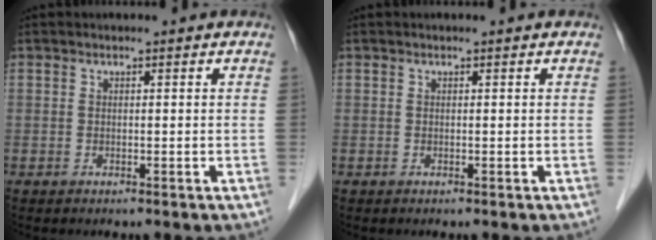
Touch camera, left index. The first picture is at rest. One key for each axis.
{"total": 0.0}